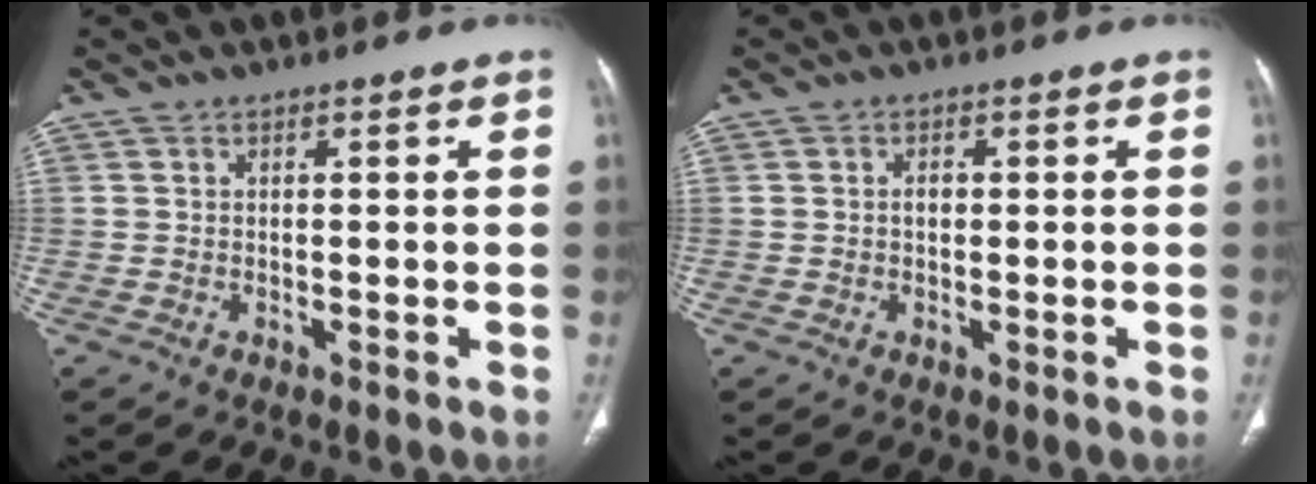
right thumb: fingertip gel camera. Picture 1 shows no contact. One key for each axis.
{"total": 1.5, "fx": 0.1, "fy": 1.1, "fz": 1.0, "tx": -0.014, "ty": 0.005, "tz": 0.001}